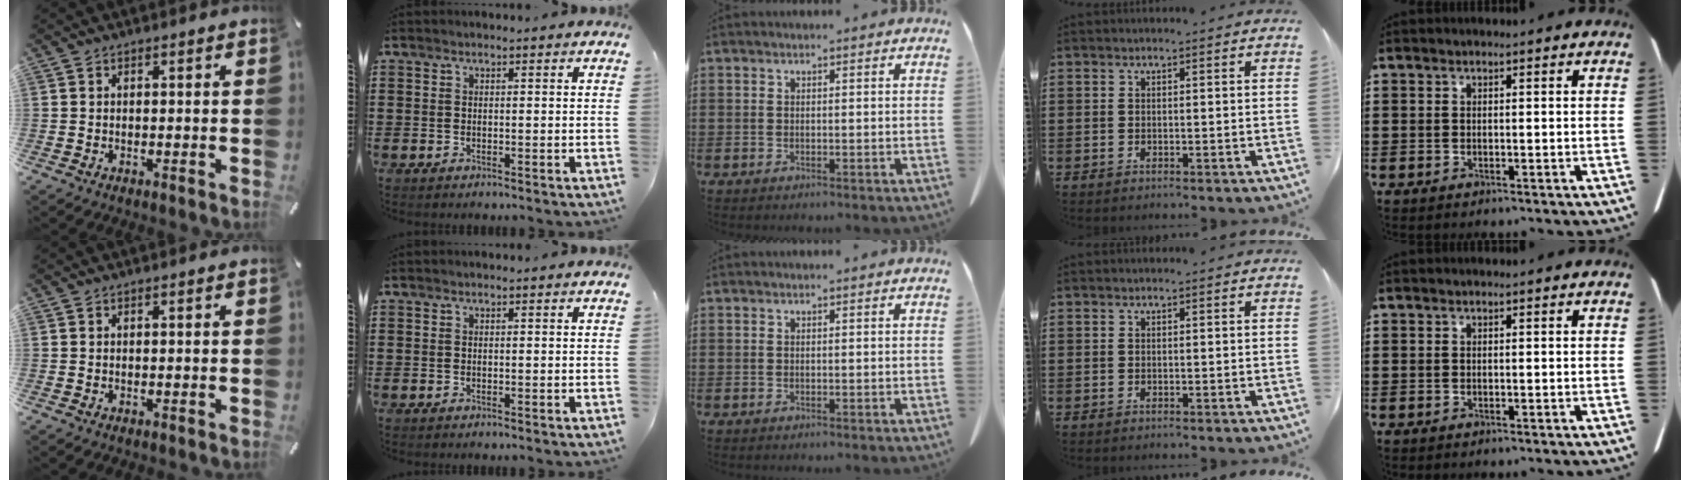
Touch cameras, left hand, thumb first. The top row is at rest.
{}